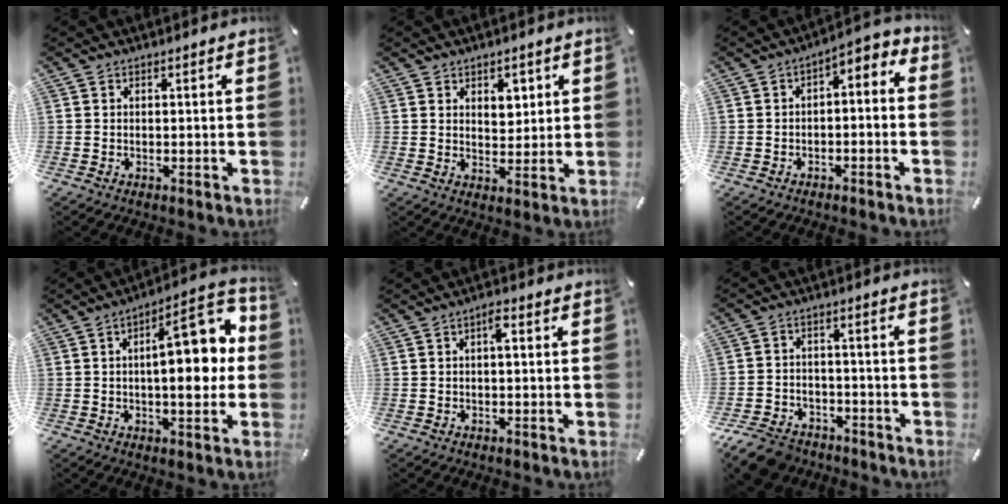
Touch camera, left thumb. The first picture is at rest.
{"total": 4.5, "force": [2.3, 3.4, 1.9], "torque": [-0.015, -0.008, 0.036]}
{"total": 3.5, "force": [-2.0, 1.9, 2.2], "torque": [-0.041, 0.008, -0.044]}
{"total": 15.4, "force": [1.5, 6.7, 13.9], "torque": [-0.172, -0.012, 0.019]}
{"total": 2.7, "force": [0.2, 1.0, 2.5], "torque": [-0.043, 0.008, -0.002]}
{"total": 8.9, "force": [-6.8, 4.7, 3.2], "torque": [-0.055, 0.039, -0.127]}